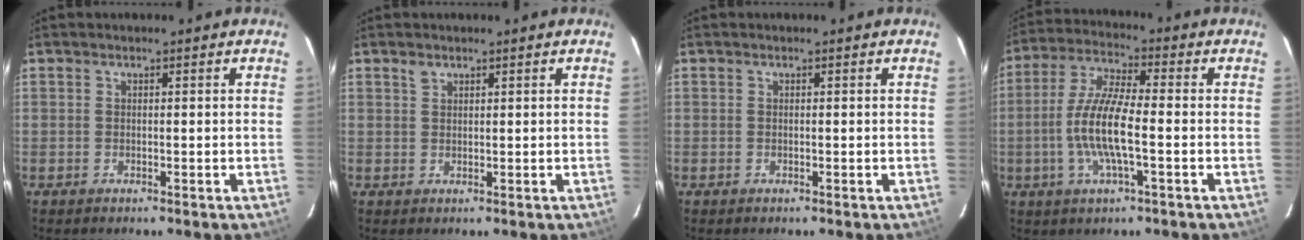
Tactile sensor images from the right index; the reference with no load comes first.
{"total": 1.2, "force": [0.9, 0.7, 0.4], "torque": [-0.007, 0.003, 0.016]}
{"total": 0.0}
{"total": 11.0, "force": [-2.4, 2.1, 10.6], "torque": [-0.219, 0.001, -0.048]}